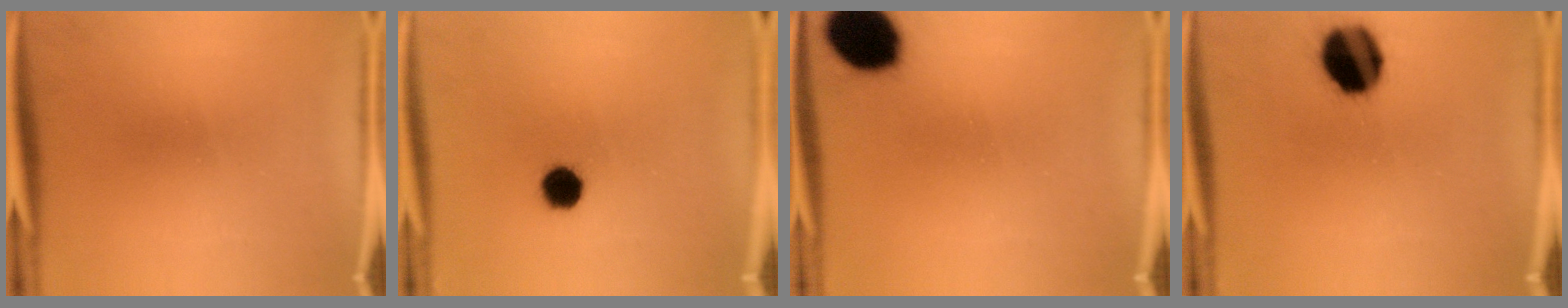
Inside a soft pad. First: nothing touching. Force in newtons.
{"total": 5.2}
{"total": 14.3}
{"total": 14.9}